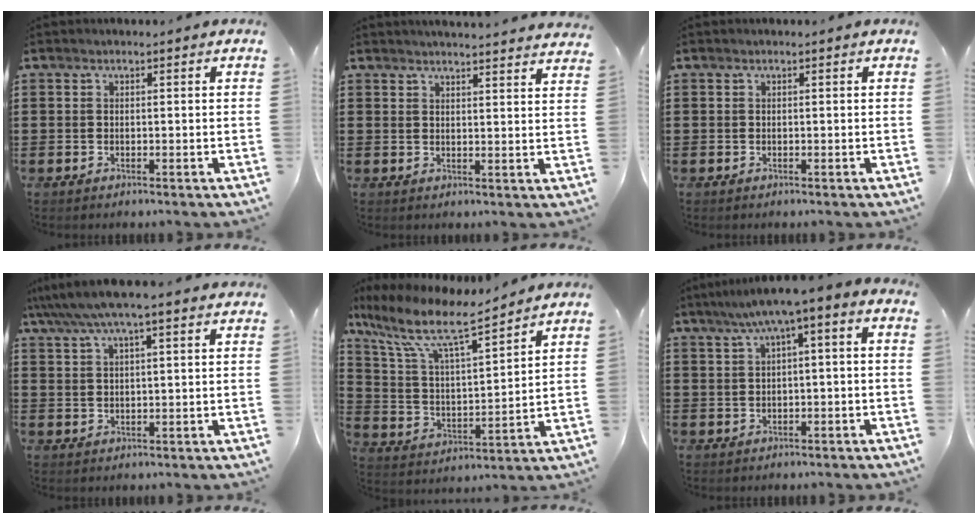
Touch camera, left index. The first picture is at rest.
{"total": 3.1, "force": [3.1, -0.6, 0.2], "torque": [-0.005, -0.017, 0.055]}
{"total": 0.0}
{"total": 5.1, "force": [3.7, 0.6, 3.4], "torque": [-0.075, -0.005, 0.064]}
{"total": 10.2, "force": [7.6, 1.9, 6.5], "torque": [-0.154, -0.038, 0.127]}
{"total": 3.8, "force": [-0.6, 0.5, 3.7], "torque": [-0.071, -0.001, -0.021]}